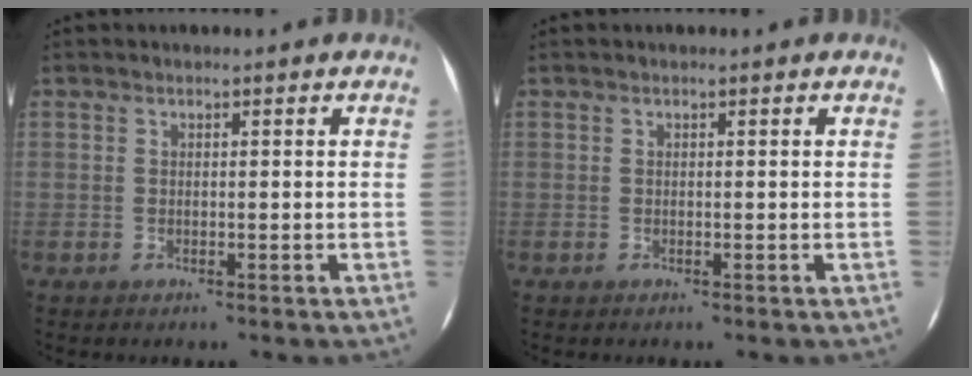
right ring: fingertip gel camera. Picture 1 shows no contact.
{"total": 0.0}